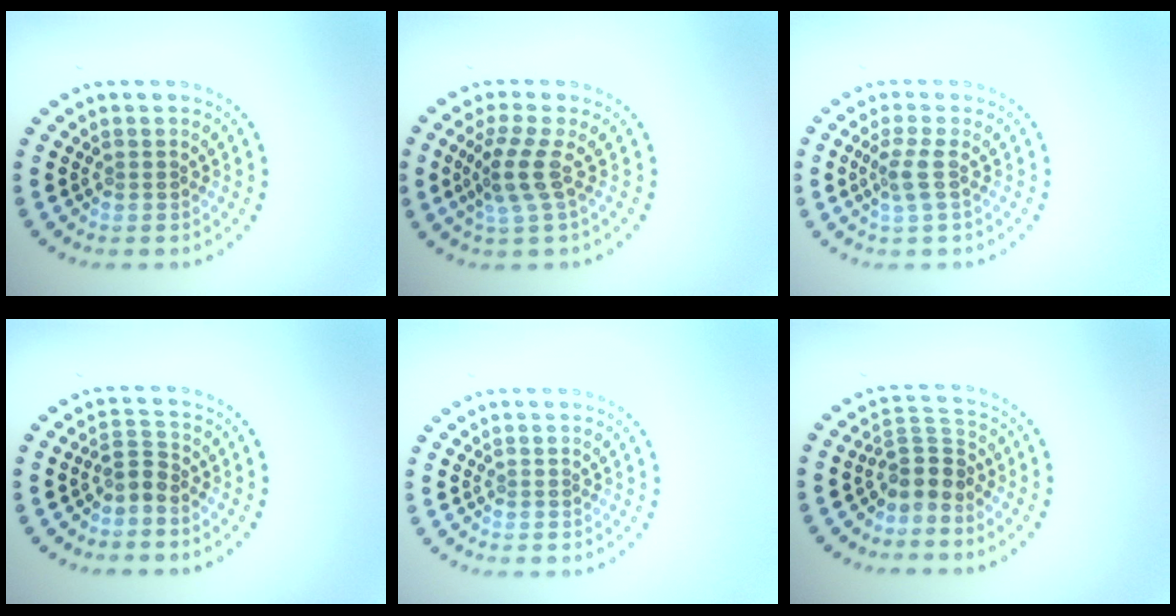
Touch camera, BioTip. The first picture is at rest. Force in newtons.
{"total": 2.9, "press": 2.3, "slide": 1.8}
{"total": 2.1, "press": 1.6, "slide": 1.4}
{"total": 1.8, "press": 1.3, "slide": 1.3}
{"total": 0.0}
{"total": 2.8, "press": 2.2, "slide": 1.9}